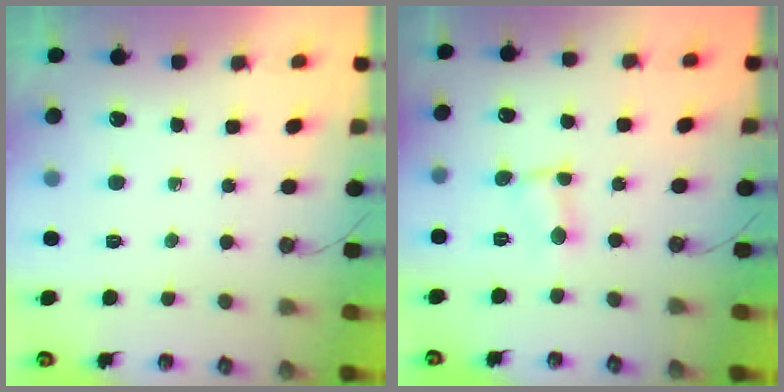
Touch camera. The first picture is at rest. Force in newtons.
{"total": 1.5, "press": 1.5, "slide": 0.2}